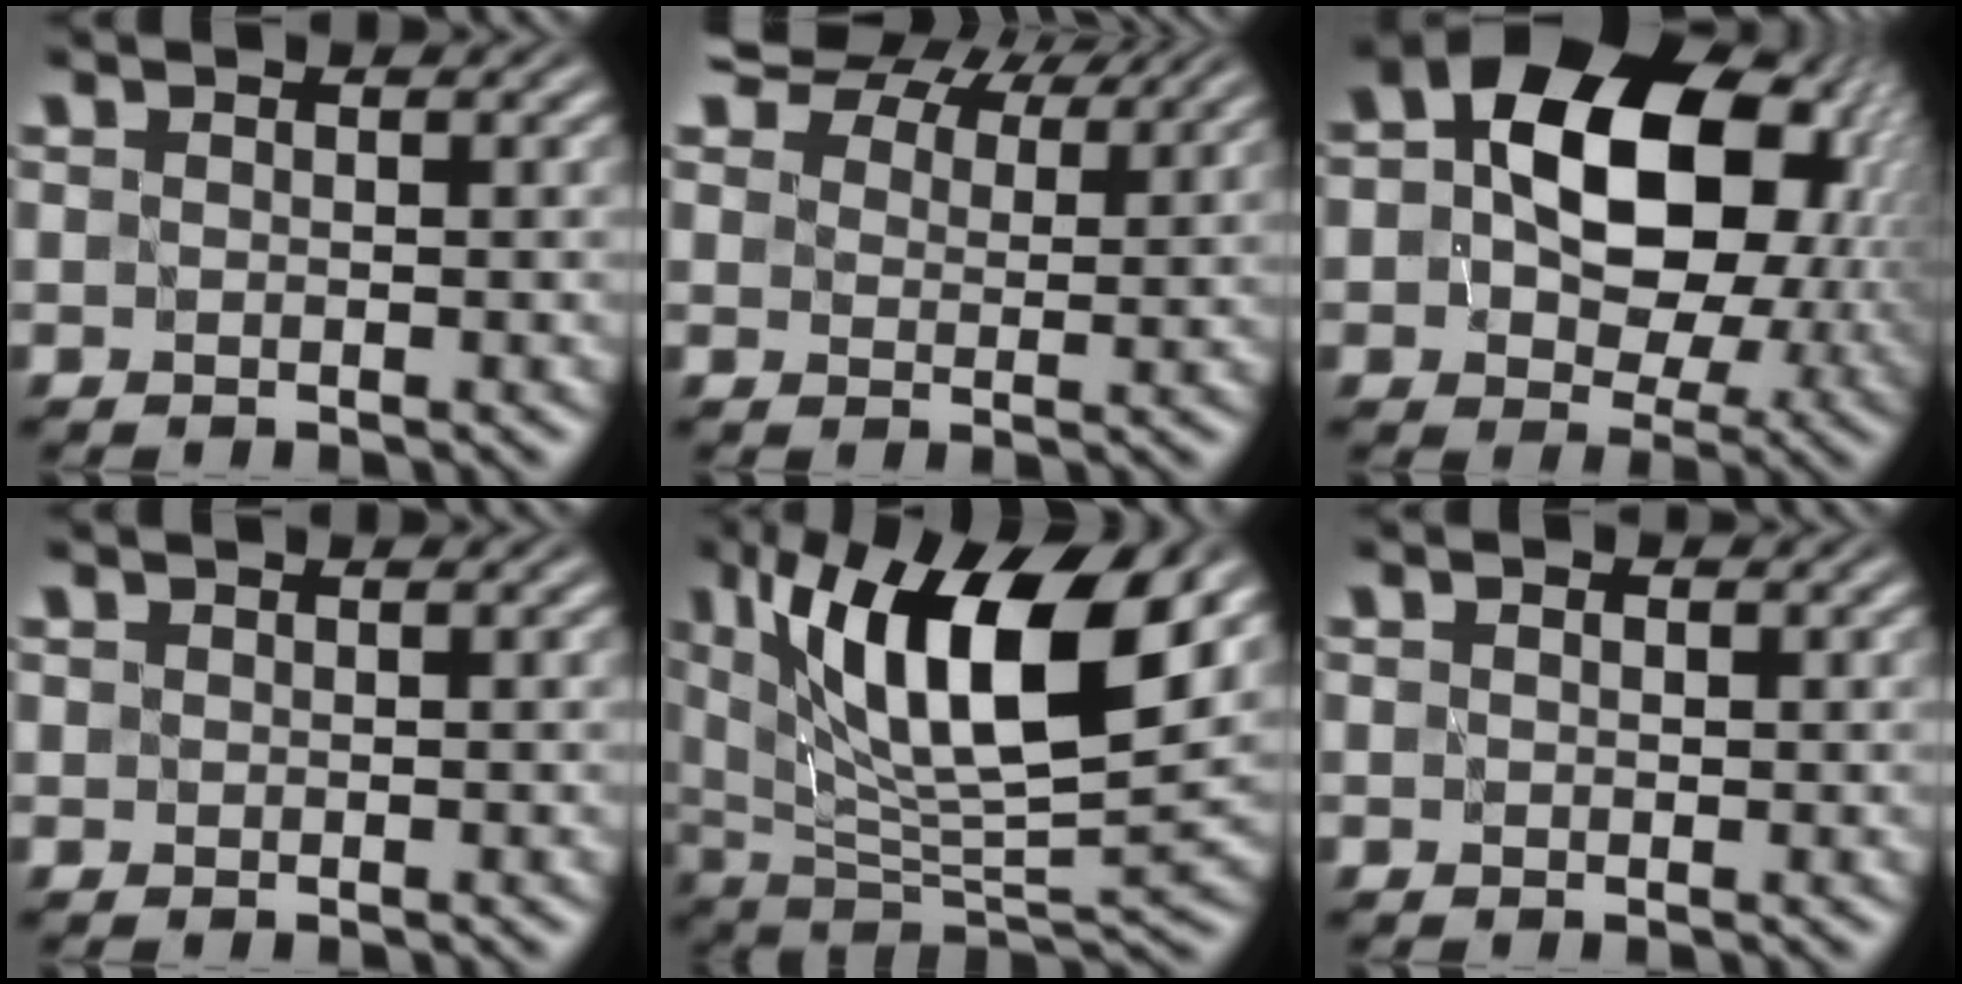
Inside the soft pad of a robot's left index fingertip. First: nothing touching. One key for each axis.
{"total": 9.8, "fx": 8.3, "fy": 3.7, "fz": 3.7, "tx": -0.084, "ty": -0.004, "tz": 0.134}
{"total": 15.9, "fx": 2.4, "fy": 10.6, "fz": 11.7, "tx": -0.155, "ty": 0.008, "tz": 0.043}
{"total": 0.0}
{"total": 12.4, "fx": 5.2, "fy": 4.4, "fz": 10.4, "tx": -0.170, "ty": -0.002, "tz": 0.097}
{"total": 0.8, "fx": 0.3, "fy": 0.6, "fz": 0.5, "tx": -0.011, "ty": 0.002, "tz": -0.005}